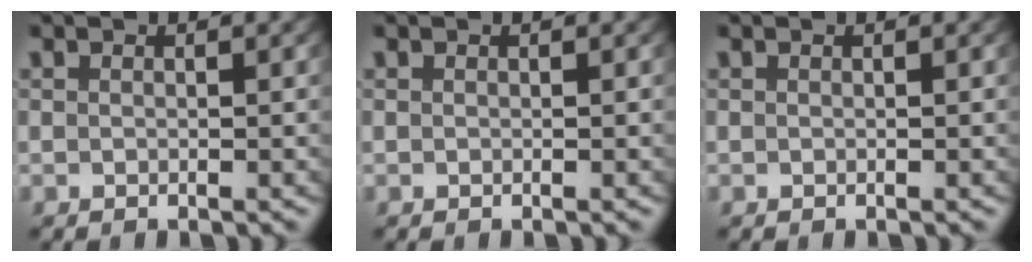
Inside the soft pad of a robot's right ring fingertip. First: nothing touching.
{"total": 0.0}
{"total": 0.0}